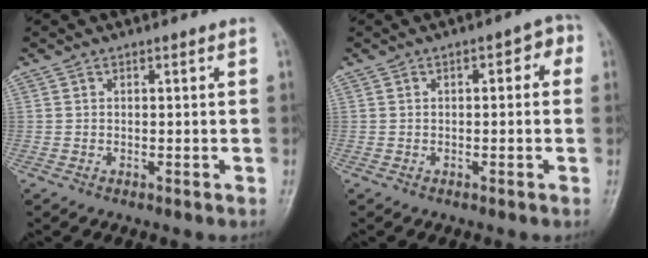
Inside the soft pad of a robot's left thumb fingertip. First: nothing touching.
{"total": 3.8, "force": [0.6, 1.9, 3.3], "torque": [-0.026, 0.011, -0.001]}